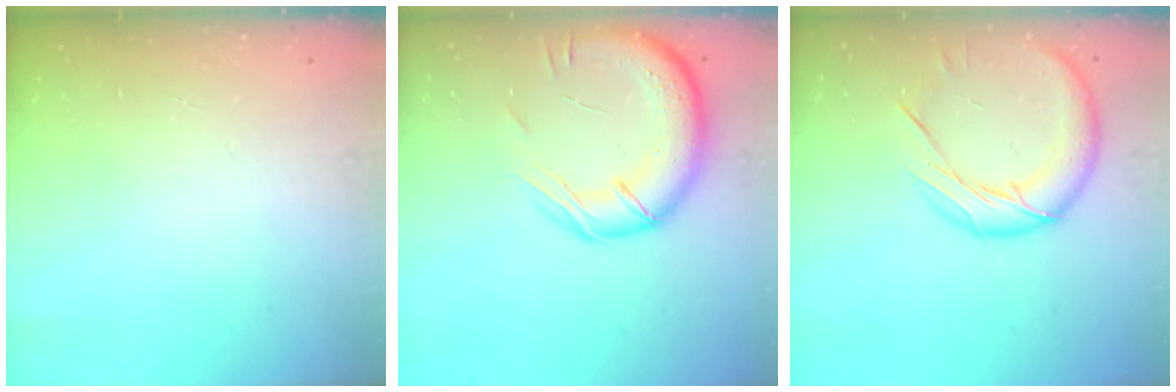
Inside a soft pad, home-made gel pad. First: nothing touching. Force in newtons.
{"total": 16.7, "press": 16.5, "slide": 2.5}
{"total": 14.2, "press": 14.2, "slide": 0.8}